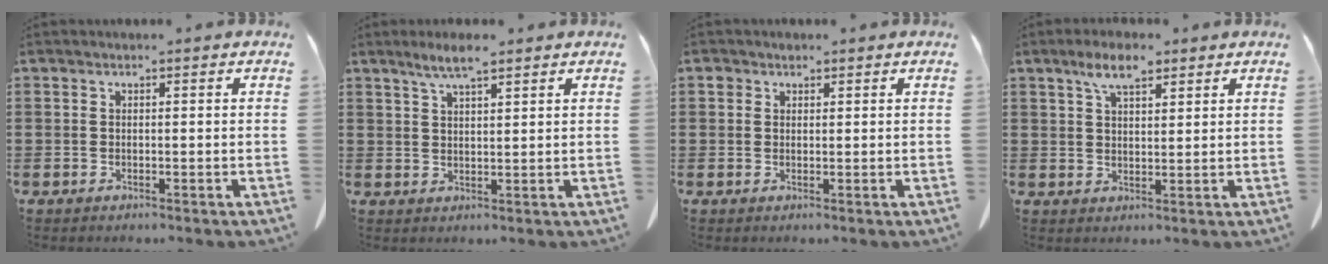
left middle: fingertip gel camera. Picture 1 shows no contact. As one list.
[{"total": 4.4, "force": [3.2, 0.5, 3.0], "torque": [-0.065, -0.001, 0.057]}, {"total": 1.3, "force": [0.8, 0.9, 0.3], "torque": [-0.003, -0.002, 0.015]}, {"total": 5.7, "force": [3.7, 1.9, 3.8], "torque": [-0.084, 0.002, 0.066]}]